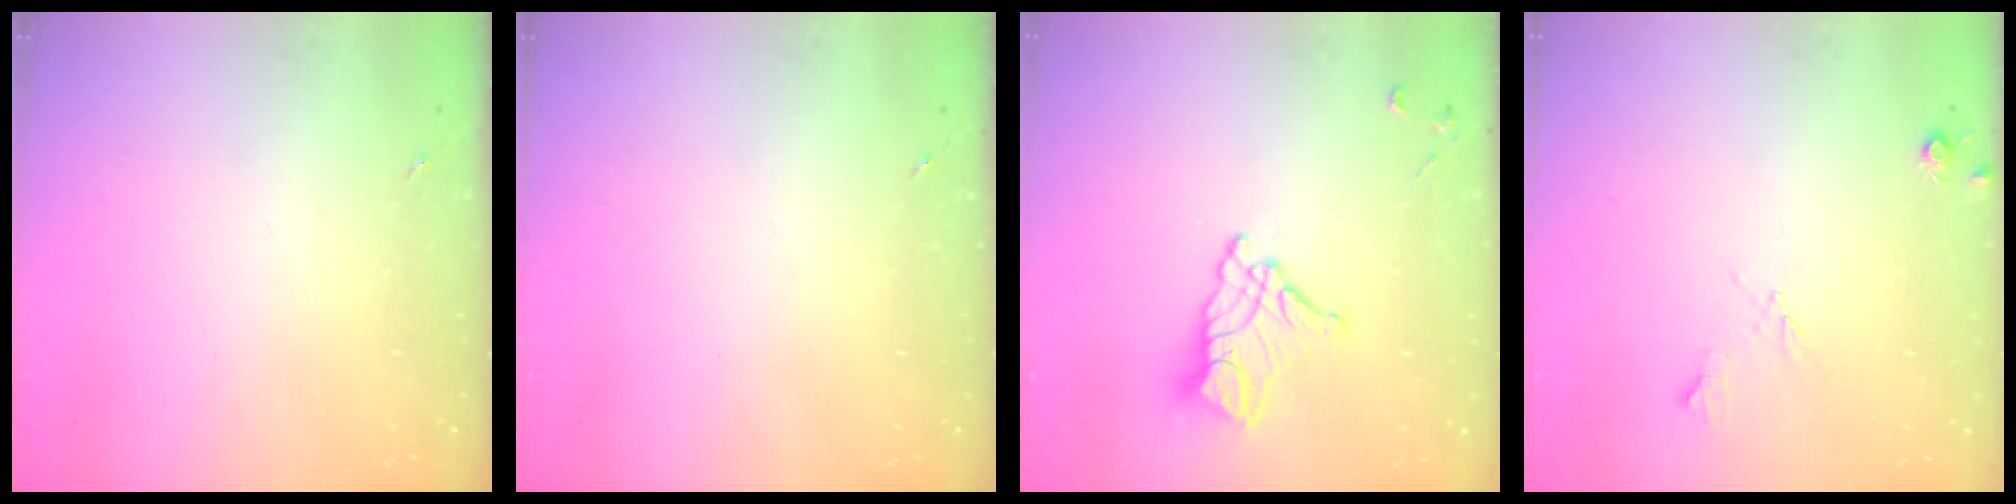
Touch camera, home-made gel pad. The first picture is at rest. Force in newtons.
{"total": 0.0}
{"total": 12.7, "press": 12.6, "slide": 1.1}
{"total": 5.8, "press": 5.8, "slide": 0.8}